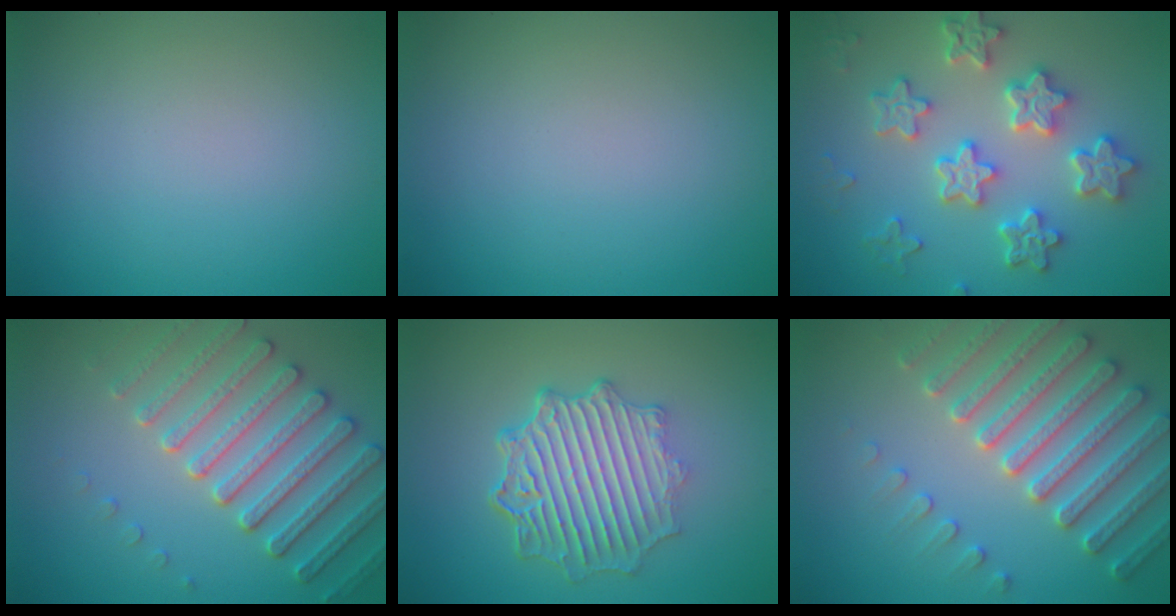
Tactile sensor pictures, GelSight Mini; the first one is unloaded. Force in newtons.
{"total": 0.0}
{"total": 5.3, "press": 5.0, "slide": 1.8}
{"total": 5.1, "press": 4.8, "slide": 1.7}
{"total": 6.8, "press": 5.1, "slide": 4.5}
{"total": 6.7, "press": 6.5, "slide": 1.6}